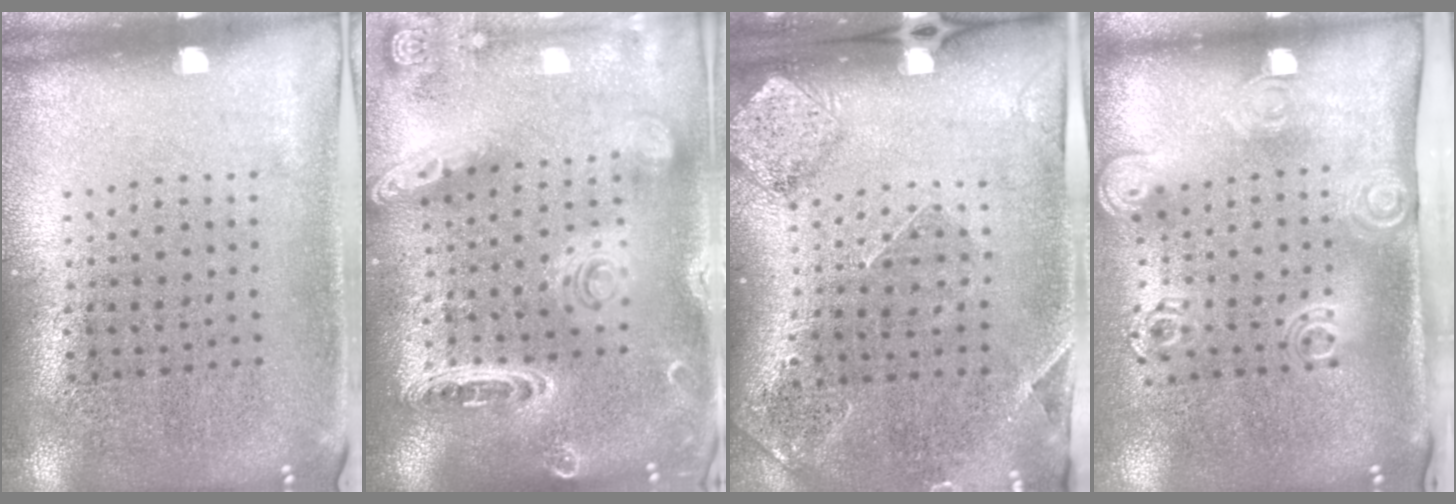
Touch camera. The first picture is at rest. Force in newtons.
{"total": 1.9, "press": 1.9, "slide": 0.5}
{"total": 1.5, "press": 1.4, "slide": 0.6}
{"total": 2.0, "press": 1.4, "slide": 1.5}